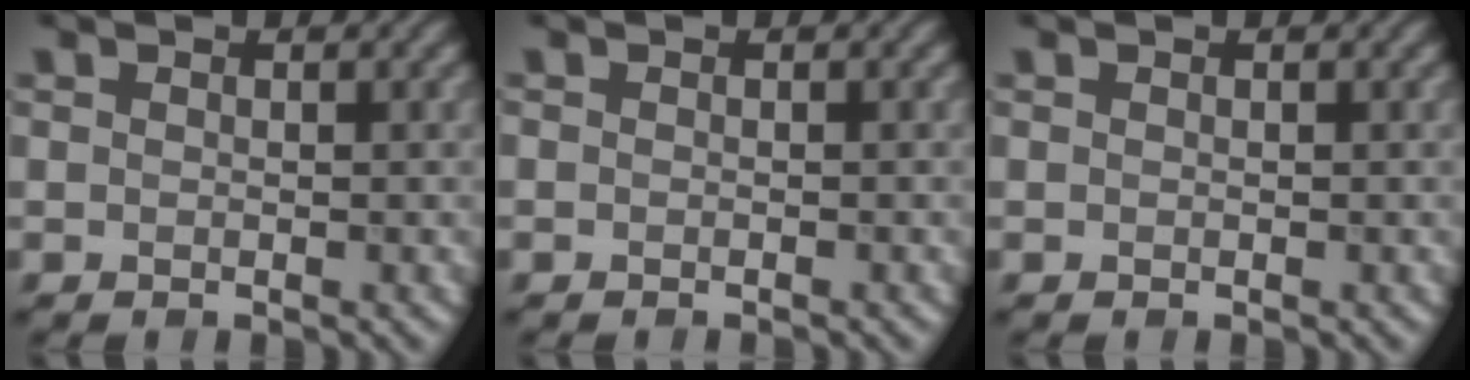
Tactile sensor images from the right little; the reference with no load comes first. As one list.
[{"total": 0.6, "force": [-0.5, 0.0, 0.2], "torque": [-0.002, -0.003, -0.010]}, {"total": 0.0}]